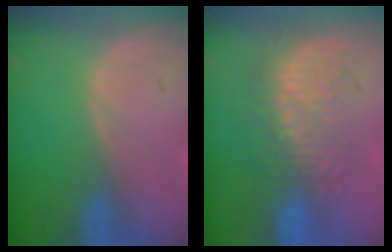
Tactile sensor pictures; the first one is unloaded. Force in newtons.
{"total": 8.8, "press": 8.6, "slide": 1.6}